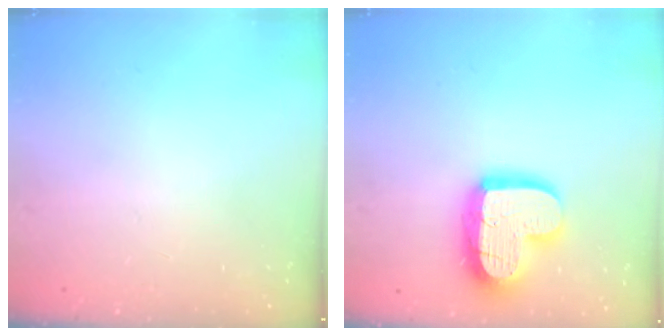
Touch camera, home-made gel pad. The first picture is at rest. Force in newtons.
{"total": 18.3, "press": 18.2, "slide": 1.9}